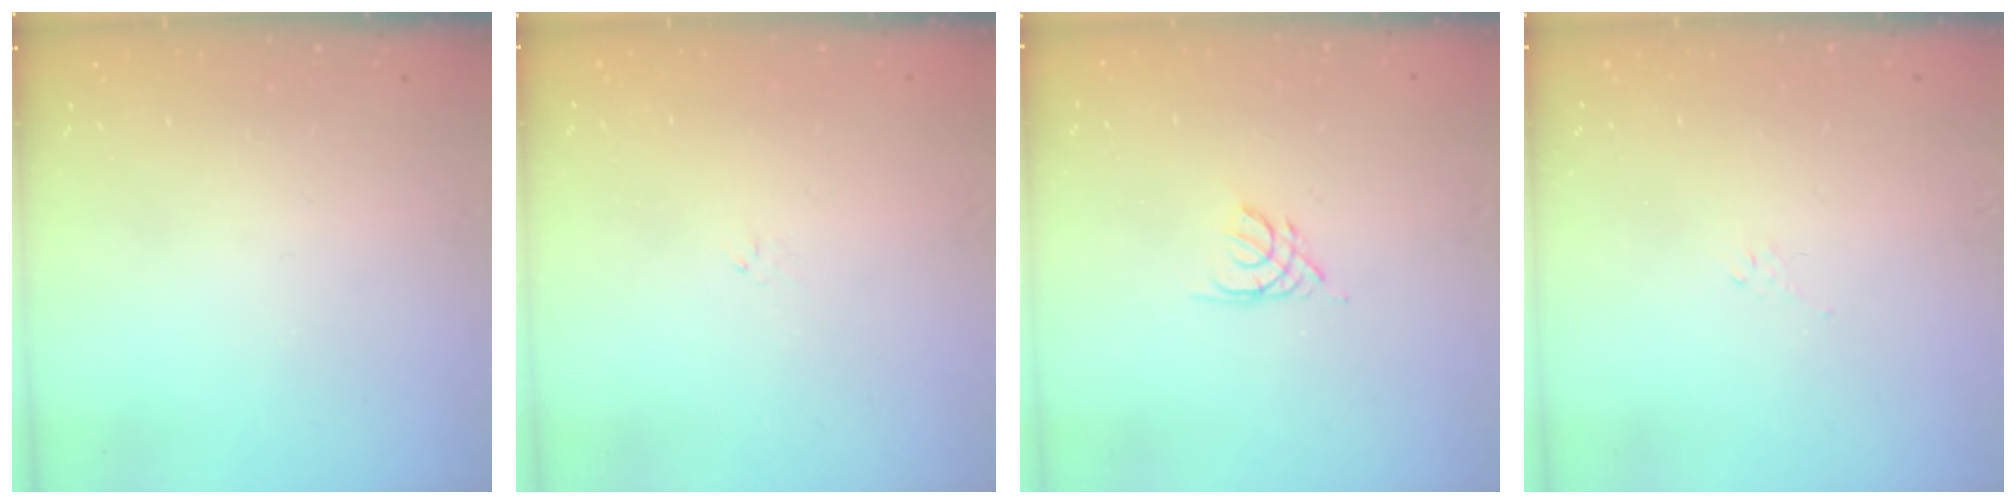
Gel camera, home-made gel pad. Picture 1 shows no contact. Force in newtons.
{"total": 0.7, "press": 0.5, "slide": 0.4}
{"total": 2.1, "press": 2.0, "slide": 0.4}
{"total": 4.3, "press": 4.2, "slide": 0.9}